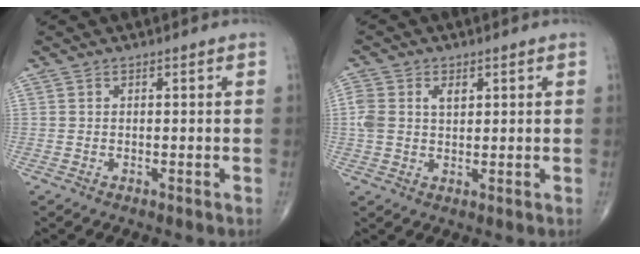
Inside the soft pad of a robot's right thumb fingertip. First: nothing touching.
{"total": 5.8, "force": [1.5, 3.8, 4.1], "torque": [-0.091, 0.010, 0.031]}